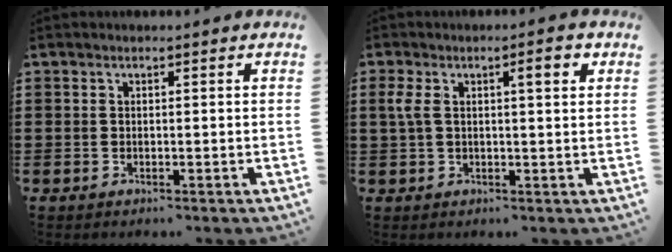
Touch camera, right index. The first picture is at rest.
{"total": 5.7, "force": [1.8, 1.9, 5.1], "torque": [-0.095, 0.005, 0.025]}